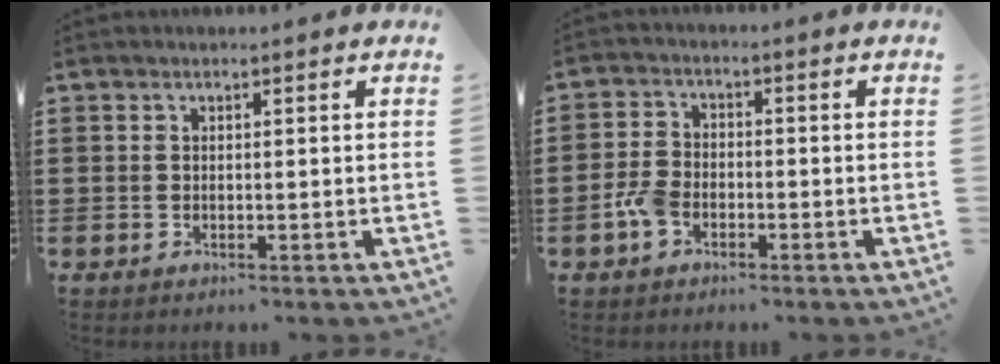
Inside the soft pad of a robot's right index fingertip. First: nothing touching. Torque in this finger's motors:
{"motor_torque": [1.07, -0.40, 0.49, 0.11]}